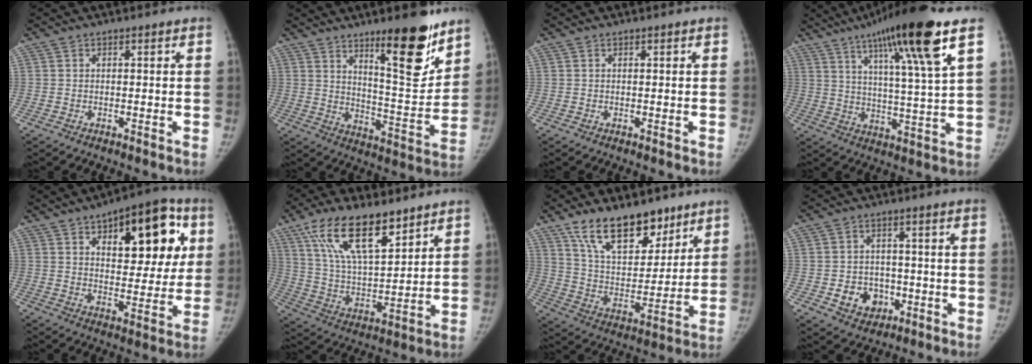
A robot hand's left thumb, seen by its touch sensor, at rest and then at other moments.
{"total": 16.1, "force": [10.6, 3.9, 11.5], "torque": [-0.132, -0.087, 0.172]}
{"total": 0.0}
{"total": 19.3, "force": [10.9, 1.0, 15.8], "torque": [-0.246, -0.038, 0.173]}
{"total": 19.7, "force": [7.4, 9.8, 15.5], "torque": [-0.147, -0.008, 0.101]}
{"total": 17.1, "force": [10.7, 6.5, 11.7], "torque": [-0.184, -0.044, 0.207]}
{"total": 17.7, "force": [12.1, 8.7, 9.5], "torque": [-0.108, -0.070, 0.215]}
{"total": 7.4, "force": [-2.1, 6.2, 3.3], "torque": [-0.021, 0.014, -0.025]}